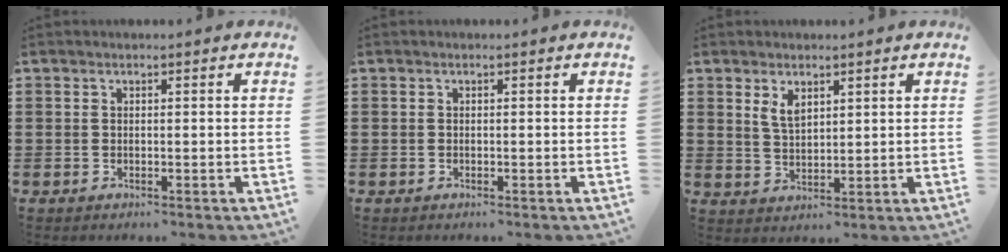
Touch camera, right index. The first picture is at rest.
{"total": 0.0}
{"total": 3.1, "force": [1.8, 1.5, 2.0], "torque": [-0.044, 0.003, 0.034]}